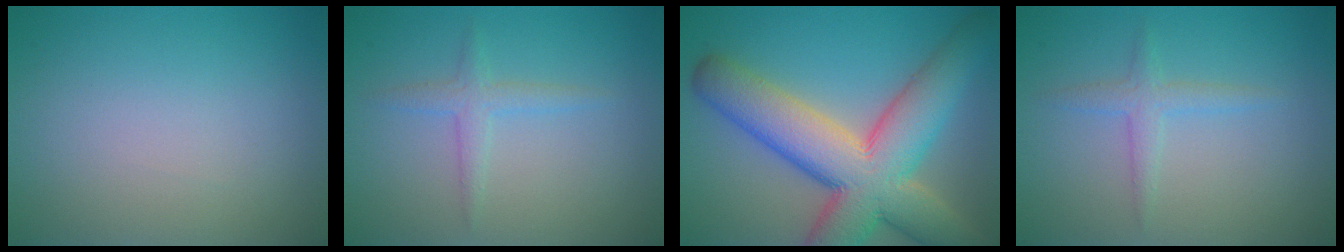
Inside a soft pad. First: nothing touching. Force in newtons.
{"total": 1.7, "press": 1.7, "slide": 0.1}
{"total": 12.0, "press": 11.9, "slide": 0.9}
{"total": 1.7, "press": 1.7, "slide": 0.1}